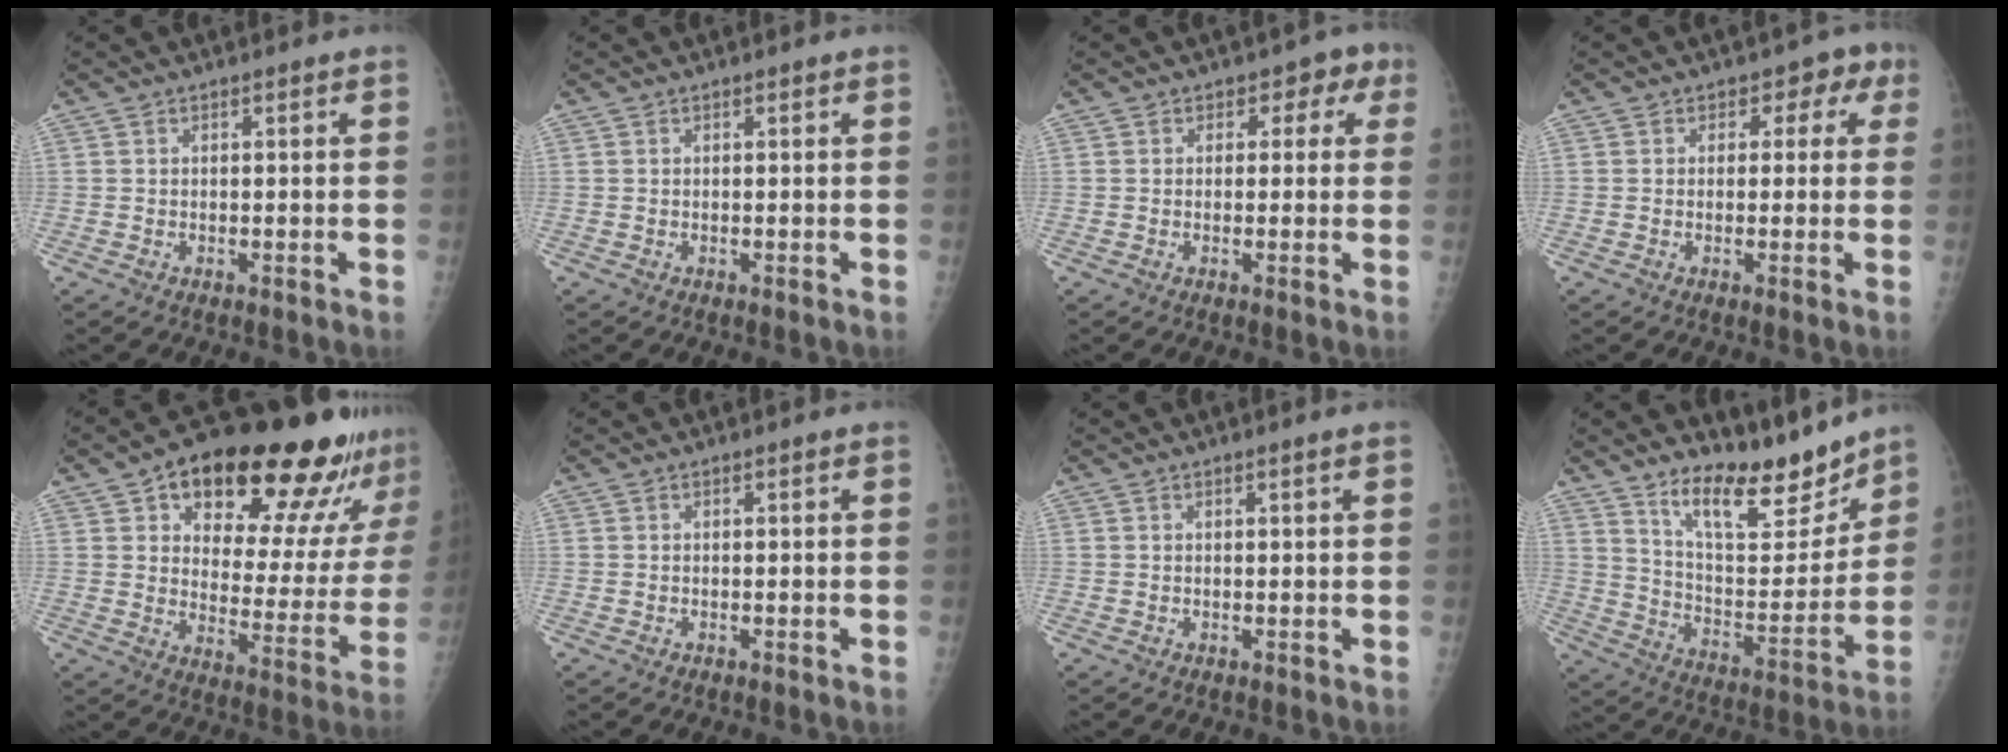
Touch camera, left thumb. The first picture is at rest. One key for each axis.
{"total": 0.0}
{"total": 3.7, "fx": 1.3, "fy": 3.0, "fz": 1.9, "tx": 0.019, "ty": 0.003, "tz": 0.005}
{"total": 3.9, "fx": 1.3, "fy": 3.2, "fz": 1.9, "tx": 0.020, "ty": 0.004, "tz": 0.004}
{"total": 26.4, "fx": 18.0, "fy": 10.0, "fz": 16.5, "tx": -0.187, "ty": -0.065, "tz": 0.248}
{"total": 0.0}
{"total": 1.3, "fx": 0.8, "fy": -0.2, "fz": 0.9, "tx": -0.013, "ty": 0.000, "tz": 0.014}
{"total": 16.7, "fx": 13.5, "fy": 5.2, "fz": 8.3, "tx": -0.087, "ty": -0.101, "tz": 0.230}